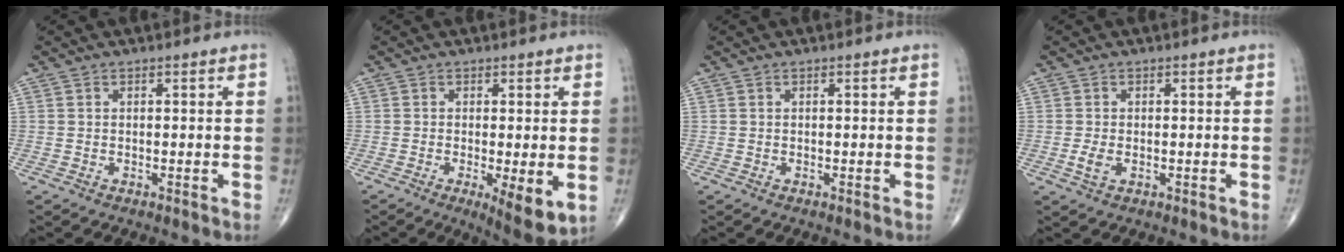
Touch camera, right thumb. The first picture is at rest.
{"total": 7.5, "force": [-1.7, 2.0, 7.0], "torque": [-0.102, -0.022, -0.024]}
{"total": 0.0}
{"total": 2.2, "force": [-0.4, 1.2, 1.8], "torque": [-0.040, -0.003, -0.009]}